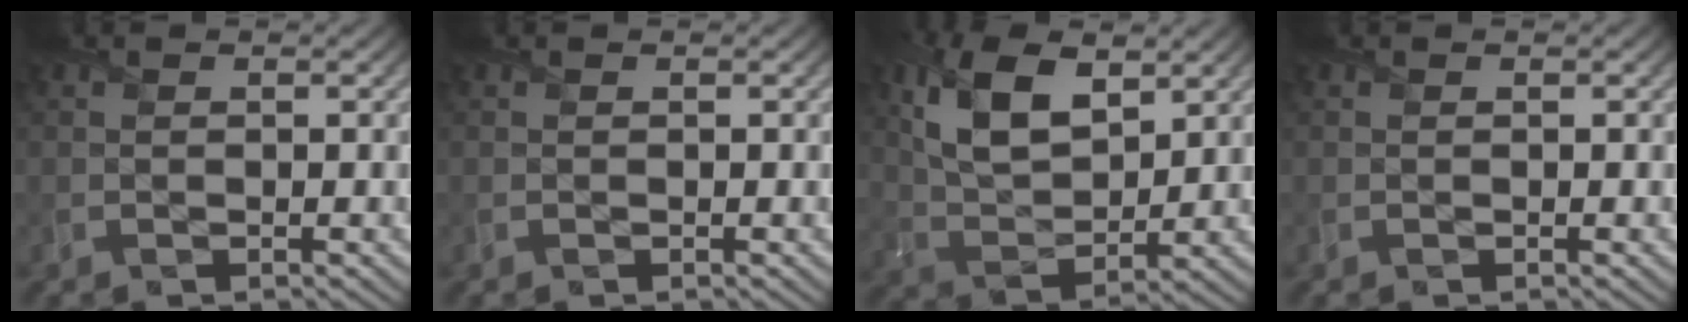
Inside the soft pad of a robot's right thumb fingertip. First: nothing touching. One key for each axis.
{"total": 0.0}
{"total": 10.5, "fx": 4.3, "fy": 5.5, "fz": 7.8, "tx": -0.175, "ty": 0.004, "tz": 0.085}
{"total": 0.0}